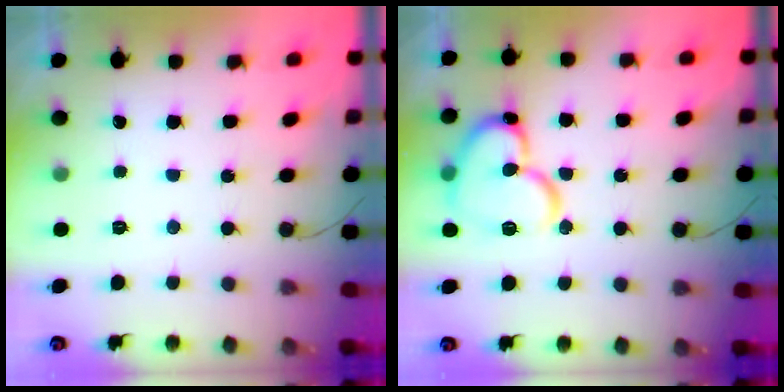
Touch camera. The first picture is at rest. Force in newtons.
{"total": 16.8, "press": 16.7, "slide": 1.9}